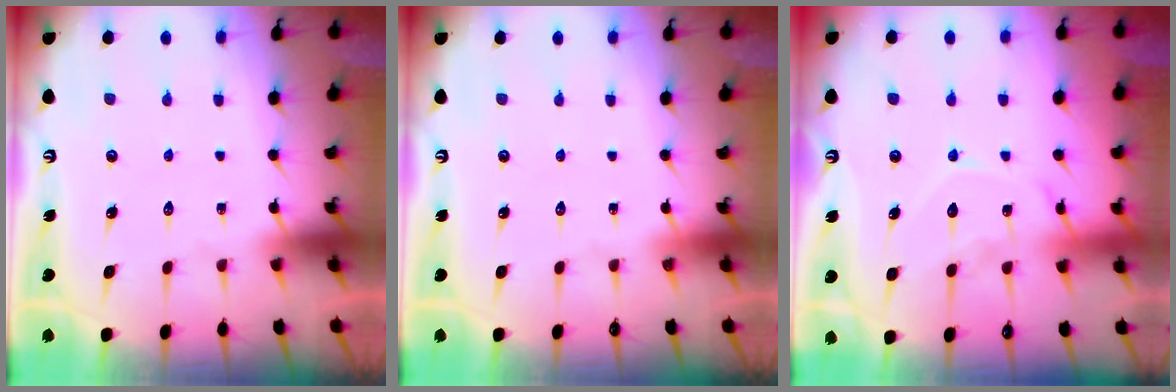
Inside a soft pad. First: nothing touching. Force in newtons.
{"total": 0.0}
{"total": 11.7, "press": 11.6, "slide": 0.9}